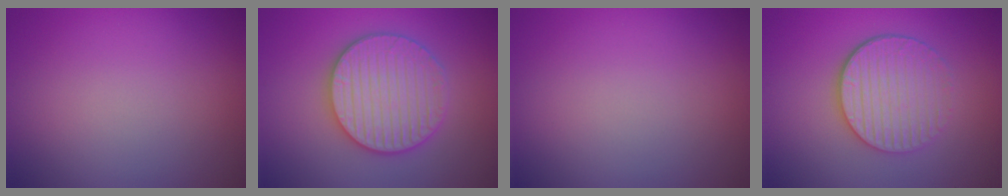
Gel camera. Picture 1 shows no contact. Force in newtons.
{"total": 5.9, "press": 5.8, "slide": 1.1}
{"total": 0.0}
{"total": 4.7, "press": 3.7, "slide": 3.0}